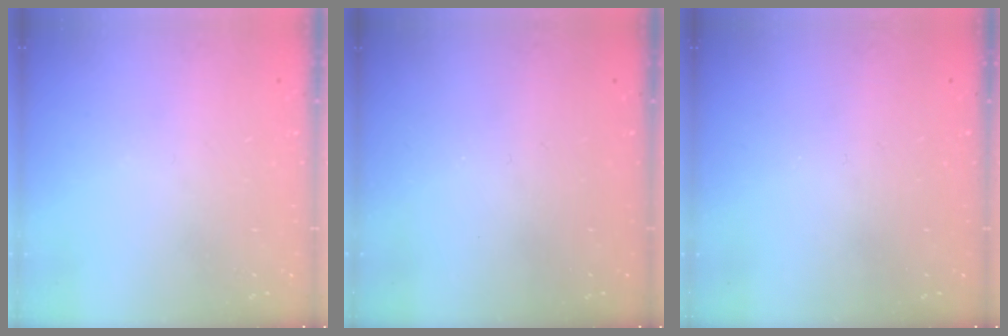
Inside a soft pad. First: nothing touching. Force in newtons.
{"total": 0.0}
{"total": 0.0}